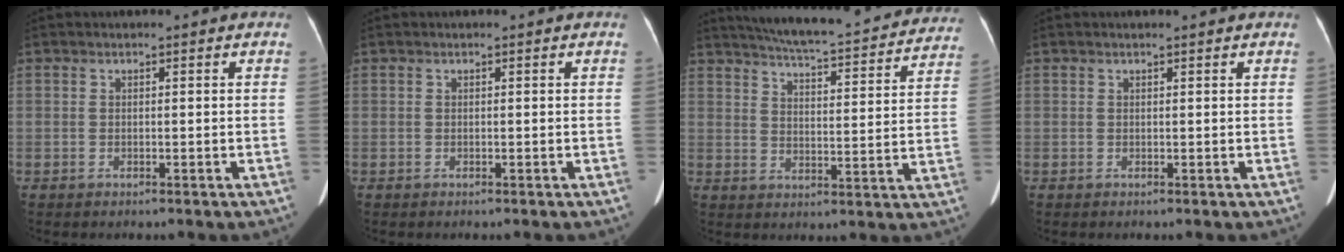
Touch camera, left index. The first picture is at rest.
{"total": 0.0}
{"total": 25.4, "force": [23.0, 4.1, 10.1], "torque": [-0.158, -0.026, 0.283]}
{"total": 1.8, "force": [1.6, -0.1, 0.8], "torque": [-0.010, 0.013, 0.020]}